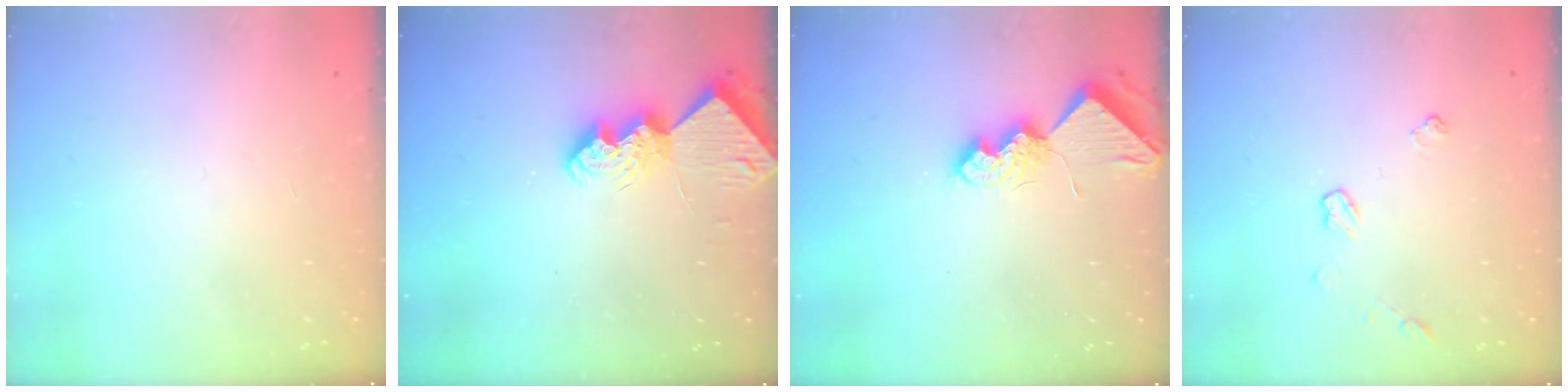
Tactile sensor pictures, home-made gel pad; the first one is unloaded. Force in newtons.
{"total": 9.5, "press": 9.5, "slide": 0.9}
{"total": 10.0, "press": 9.9, "slide": 1.0}
{"total": 5.2, "press": 5.1, "slide": 0.7}